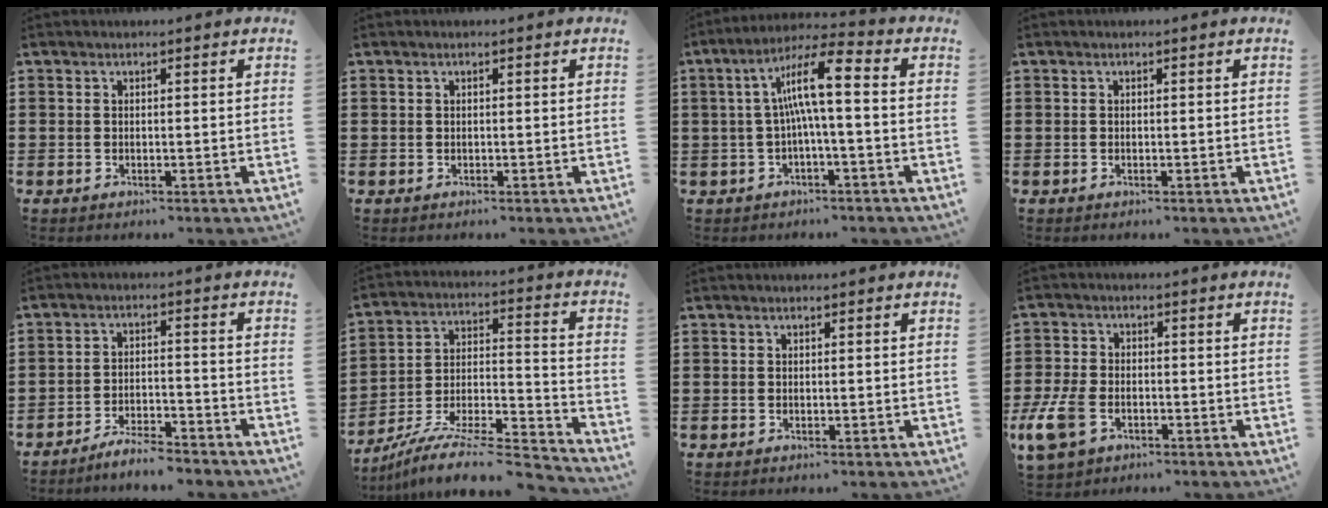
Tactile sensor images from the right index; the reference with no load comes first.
{"total": 0.0}
{"total": 9.5, "force": [0.6, 1.8, 9.3], "torque": [-0.184, 0.010, 0.004]}
{"total": 0.0}
{"total": 4.6, "force": [-4.5, 0.1, 1.2], "torque": [-0.029, 0.001, -0.091]}
{"total": 9.3, "force": [-8.2, 1.3, 4.1], "torque": [-0.067, 0.011, -0.163]}
{"total": 0.0}
{"total": 5.9, "force": [-2.9, 3.4, 3.9], "torque": [-0.113, -0.007, -0.062]}